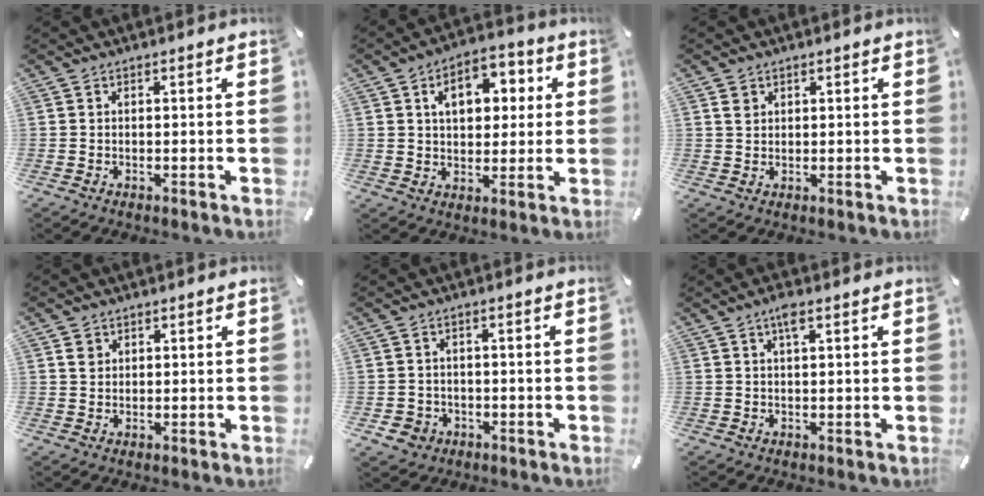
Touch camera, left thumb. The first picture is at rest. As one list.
[{"total": 9.8, "force": [3.0, 7.2, 5.9], "torque": [-0.078, 0.000, 0.046]}, {"total": 1.9, "force": [1.0, 1.5, 0.7], "torque": [-0.010, -0.002, 0.018]}, {"total": 2.2, "force": [1.1, 1.8, 0.6], "torque": [0.000, -0.004, 0.018]}, {"total": 4.0, "force": [-1.6, 3.6, 0.8], "torque": [-0.020, 0.007, -0.030]}, {"total": 3.0, "force": [1.5, 0.8, 2.4], "torque": [-0.044, 0.002, 0.022]}]